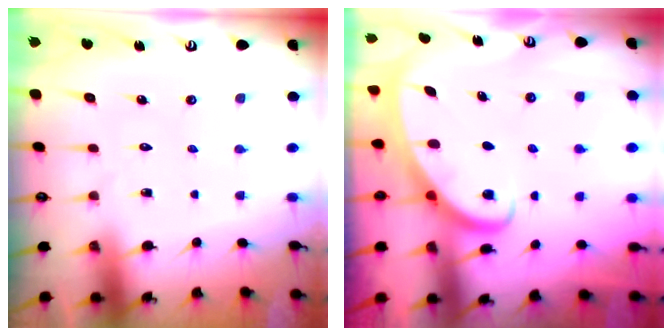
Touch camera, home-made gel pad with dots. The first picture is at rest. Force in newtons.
{"total": 2.4, "press": 2.4, "slide": 0.4}